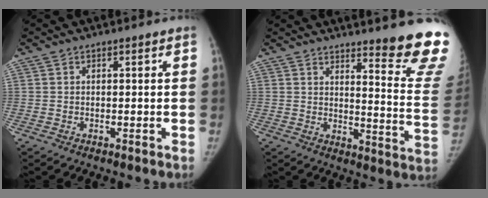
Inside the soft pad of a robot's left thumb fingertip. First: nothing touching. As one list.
[{"total": 17.3, "force": [14.5, 1.0, 9.5], "torque": [-0.092, -0.159, 0.171]}]